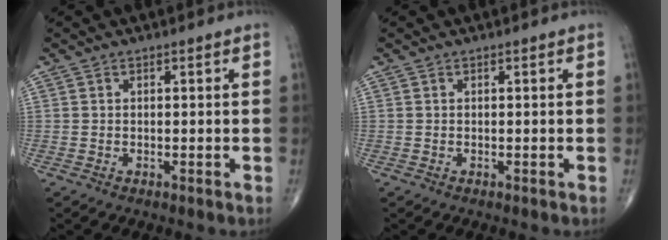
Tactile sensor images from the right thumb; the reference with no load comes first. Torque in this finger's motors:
{"motor_torque": [-0.01, 0.01, 0.00, 0.01, 0.00]}